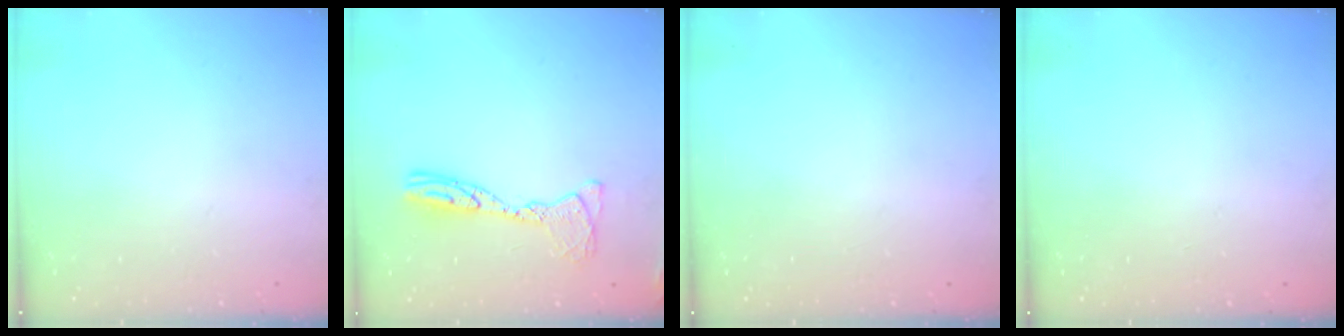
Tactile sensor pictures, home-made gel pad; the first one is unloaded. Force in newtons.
{"total": 12.2, "press": 12.1, "slide": 1.3}
{"total": 0.0}
{"total": 0.0}